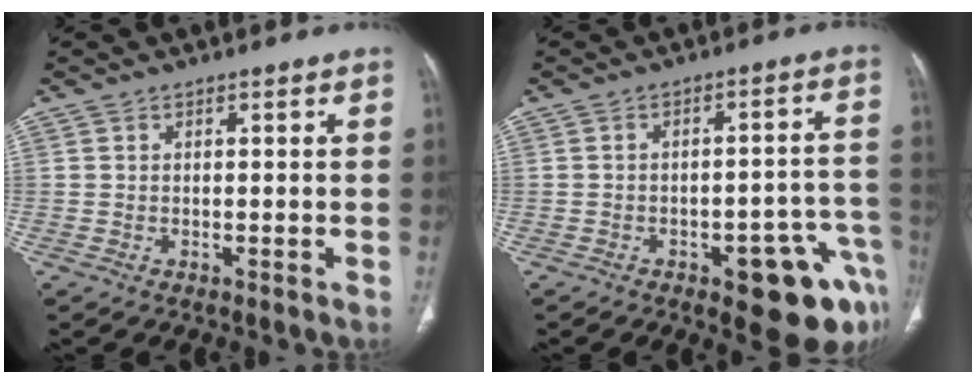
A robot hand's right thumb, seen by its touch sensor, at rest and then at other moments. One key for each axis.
{"total": 14.3, "fx": -7.1, "fy": 5.1, "fz": 11.3, "tx": -0.073, "ty": 0.049, "tz": -0.075}